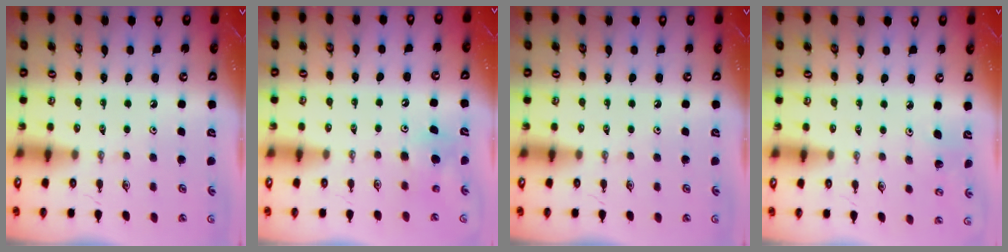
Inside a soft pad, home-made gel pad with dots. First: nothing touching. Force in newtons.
{"total": 6.0, "press": 6.0, "slide": 0.3}
{"total": 0.0}
{"total": 3.6, "press": 3.3, "slide": 1.4}